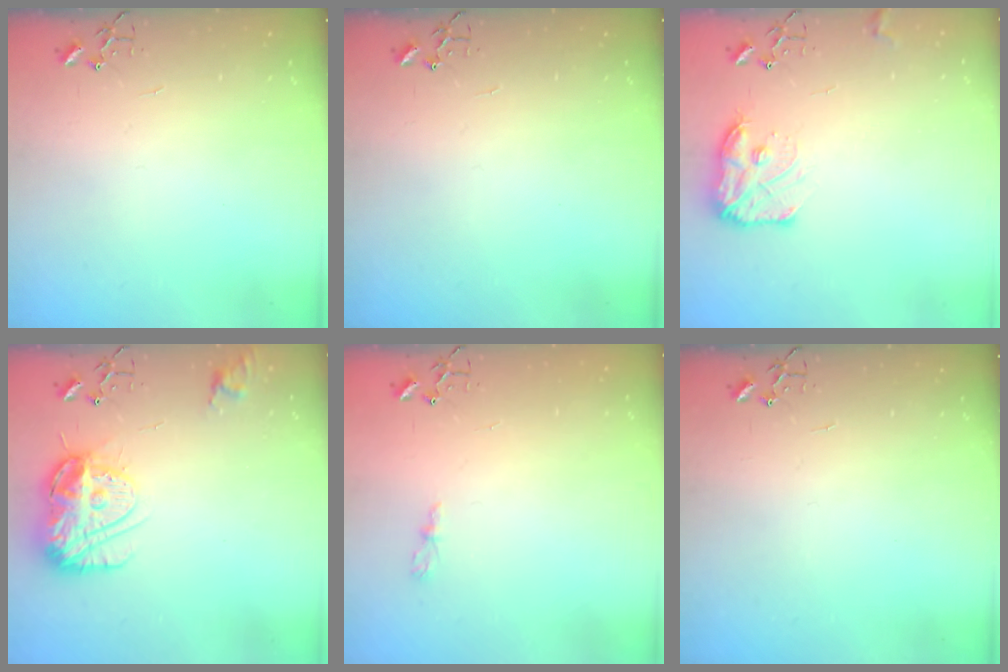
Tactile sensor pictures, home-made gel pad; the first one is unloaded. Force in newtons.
{"total": 0.0}
{"total": 11.8, "press": 11.8, "slide": 0.6}
{"total": 14.7, "press": 14.7, "slide": 1.0}
{"total": 3.5, "press": 3.5, "slide": 0.5}
{"total": 0.0}